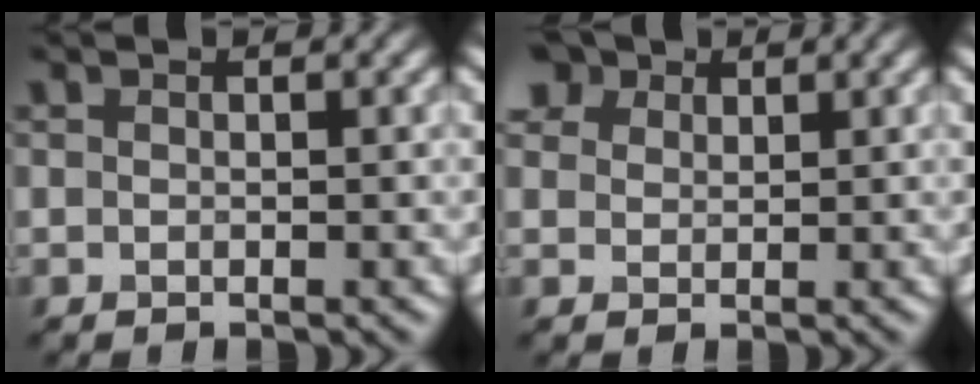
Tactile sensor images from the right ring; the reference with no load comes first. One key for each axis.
{"total": 6.2, "fx": 3.8, "fy": 4.0, "fz": 2.8, "tx": -0.083, "ty": 0.014, "tz": 0.059}